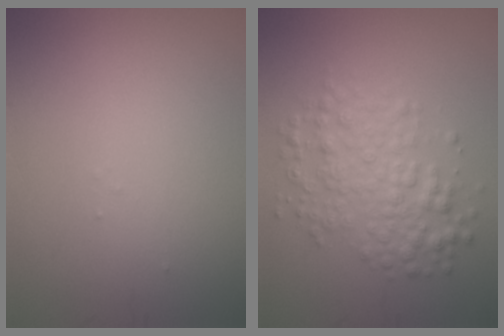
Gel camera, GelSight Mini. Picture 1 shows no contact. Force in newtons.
{"total": 4.4, "press": 4.4, "slide": 0.0}